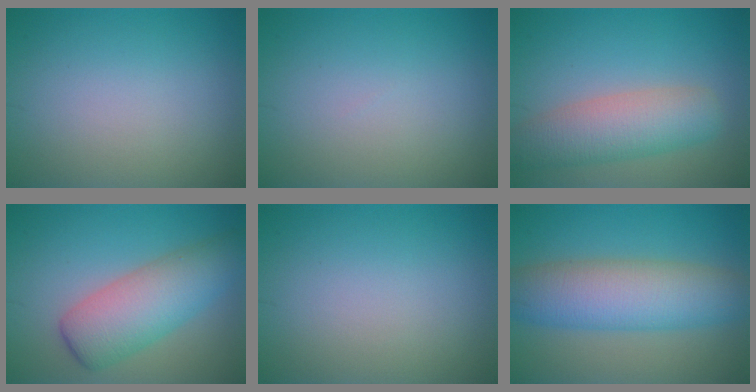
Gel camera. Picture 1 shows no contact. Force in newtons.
{"total": 0.0}
{"total": 5.7, "press": 5.7, "slide": 0.3}
{"total": 6.3, "press": 6.3, "slide": 0.2}
{"total": 0.0}
{"total": 8.0, "press": 8.0, "slide": 0.3}